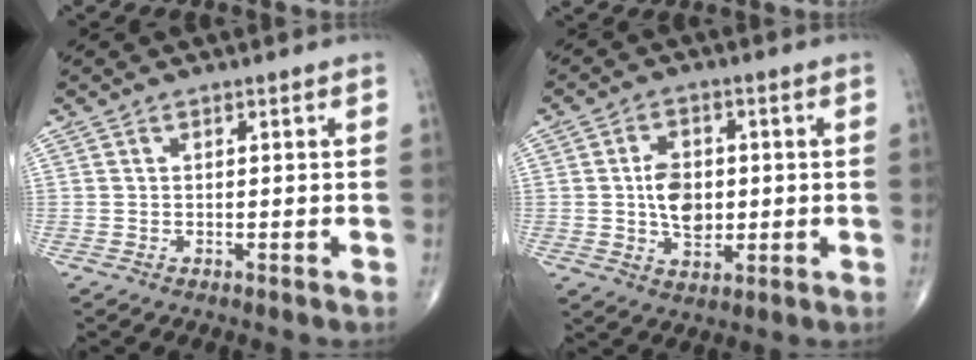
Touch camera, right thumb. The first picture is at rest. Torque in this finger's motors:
{"motor_torque": [0.78, 2.35, 0.82, -0.19, 0.04]}